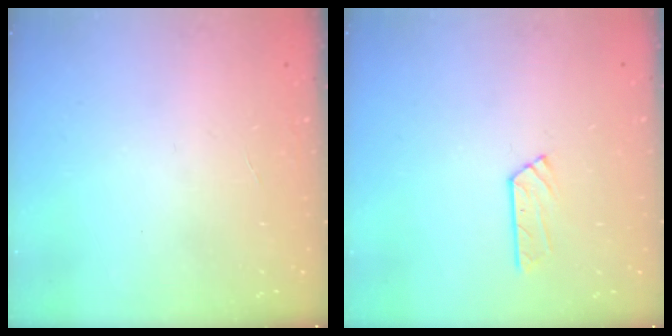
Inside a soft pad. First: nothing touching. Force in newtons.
{"total": 3.3, "press": 3.2, "slide": 0.4}